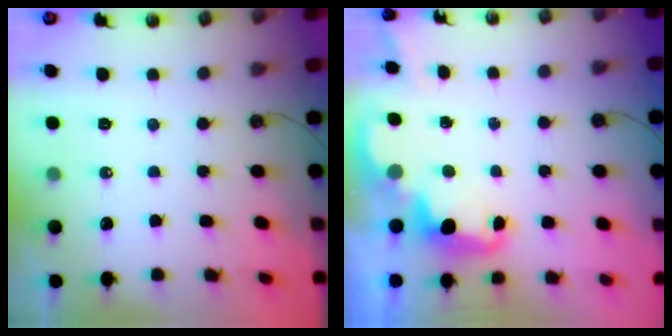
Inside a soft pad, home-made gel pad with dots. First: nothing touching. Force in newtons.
{"total": 2.5, "press": 2.4, "slide": 0.6}